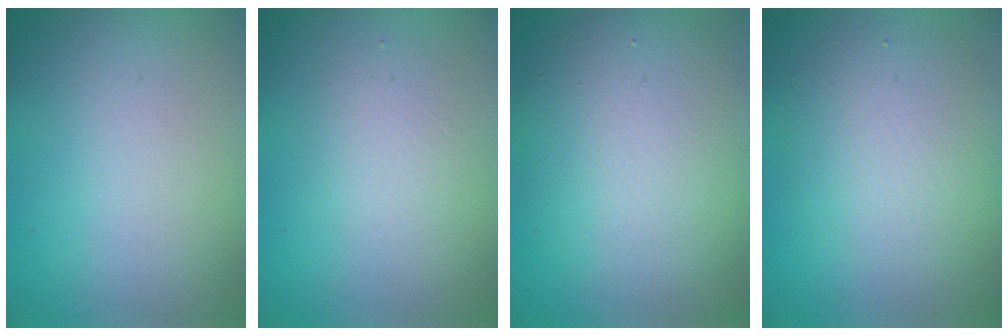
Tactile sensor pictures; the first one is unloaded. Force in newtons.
{"total": 2.0, "press": 2.0, "slide": 0.1}
{"total": 7.3, "press": 7.3, "slide": 0.1}
{"total": 4.4, "press": 4.4, "slide": 0.1}